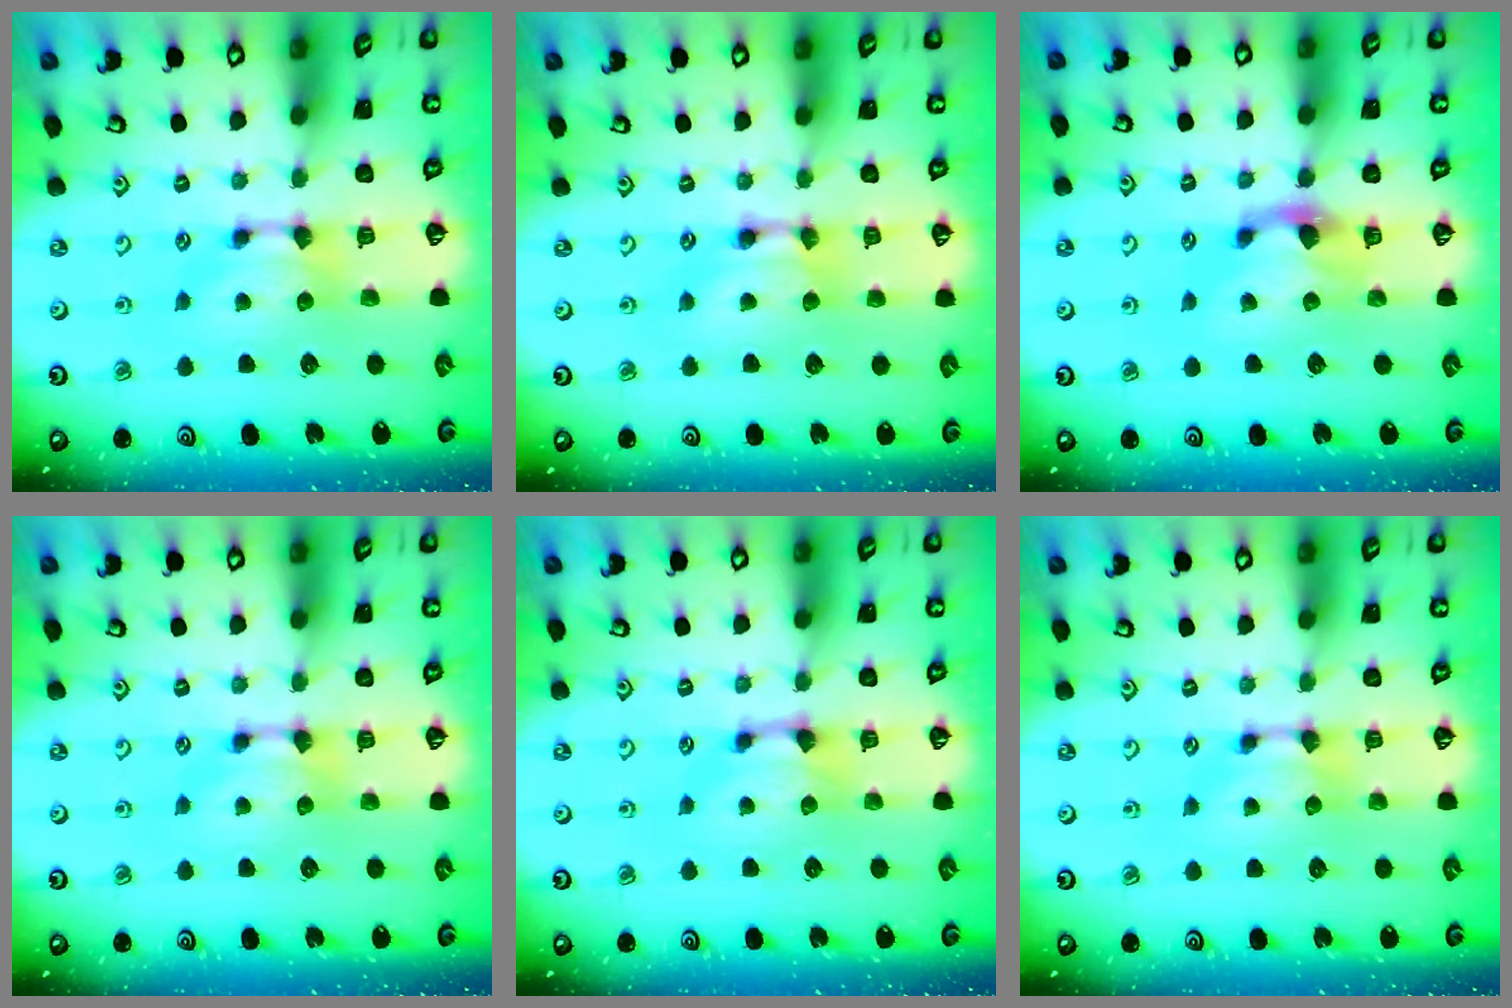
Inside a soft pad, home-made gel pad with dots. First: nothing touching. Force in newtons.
{"total": 1.9, "press": 1.9, "slide": 0.1}
{"total": 1.5, "press": 0.4, "slide": 1.4}
{"total": 0.0}
{"total": 0.8, "press": 0.3, "slide": 0.7}
{"total": 0.6, "press": 0.1, "slide": 0.6}